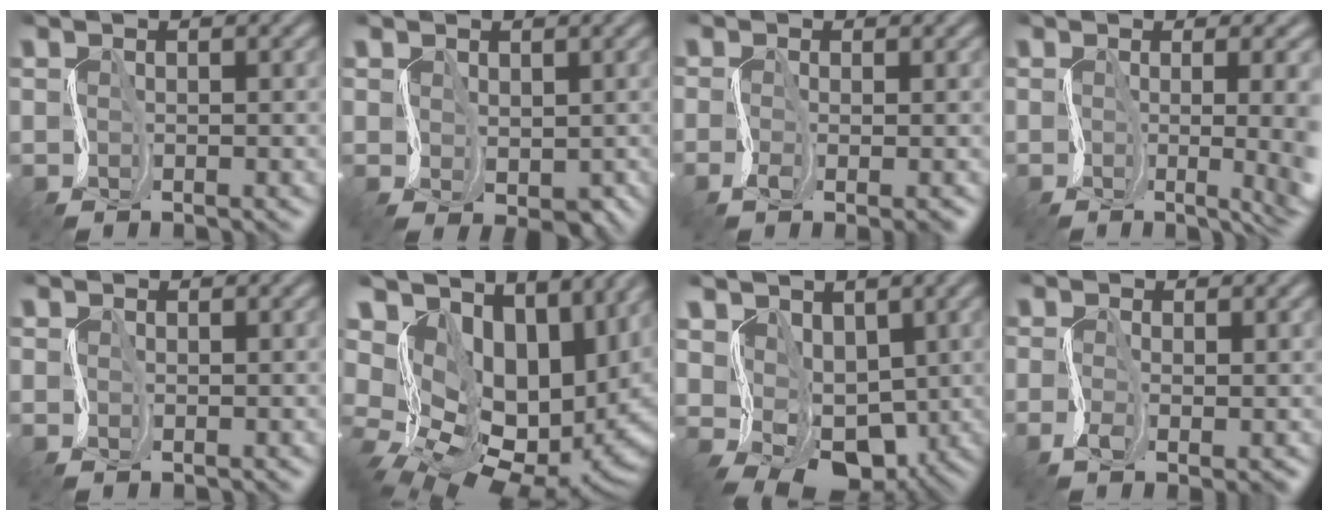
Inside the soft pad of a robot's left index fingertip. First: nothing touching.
{"total": 1.7, "force": [0.0, 1.6, 0.5], "torque": [-0.018, 0.000, -0.001]}
{"total": 1.9, "force": [-1.1, 0.6, 1.5], "torque": [-0.031, -0.004, -0.020]}
{"total": 7.8, "force": [-0.2, 3.1, 7.1], "torque": [-0.065, 0.004, -0.002]}
{"total": 0.8, "force": [0.0, -0.1, -0.8], "torque": [0.007, 0.002, -0.006]}
{"total": 12.6, "force": [4.2, 9.6, 7.0], "torque": [-0.092, 0.000, 0.097]}
{"total": 4.2, "force": [-0.3, 3.7, 1.9], "torque": [-0.043, -0.003, -0.012]}
{"total": 1.7, "force": [-0.9, 0.6, 1.3], "torque": [-0.040, -0.003, -0.020]}